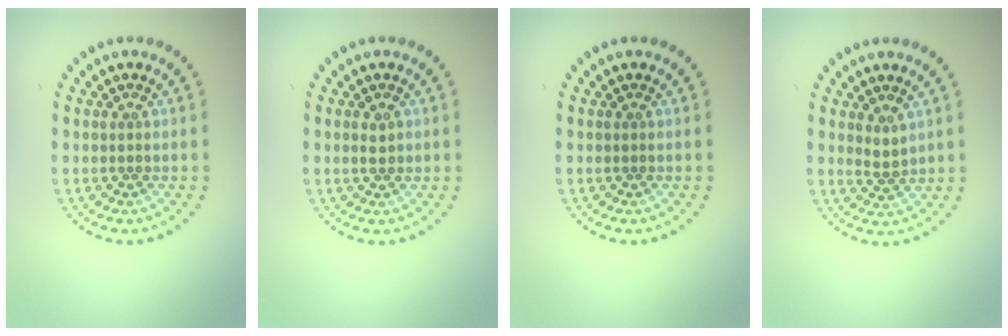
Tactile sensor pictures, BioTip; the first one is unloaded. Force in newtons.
{"total": 1.0, "press": 1.0, "slide": 0.1}
{"total": 0.0}
{"total": 1.1, "press": 0.9, "slide": 0.7}